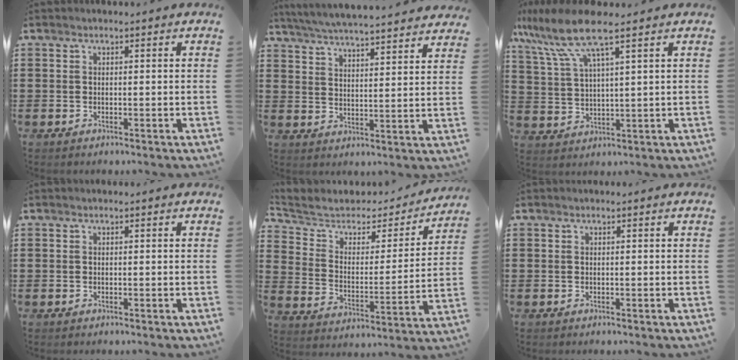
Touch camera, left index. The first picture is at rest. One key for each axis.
{"total": 5.5, "fx": 5.3, "fy": -0.6, "fz": 1.3, "tx": -0.048, "ty": -0.036, "tz": 0.090}
{"total": 9.7, "fx": 6.7, "fy": 1.3, "fz": 6.9, "tx": -0.161, "ty": -0.019, "tz": 0.116}
{"total": 0.0}
{"total": 4.7, "fx": 3.7, "fy": 2.5, "fz": 1.5, "tx": -0.058, "ty": -0.024, "tz": 0.057}
{"total": 0.0}